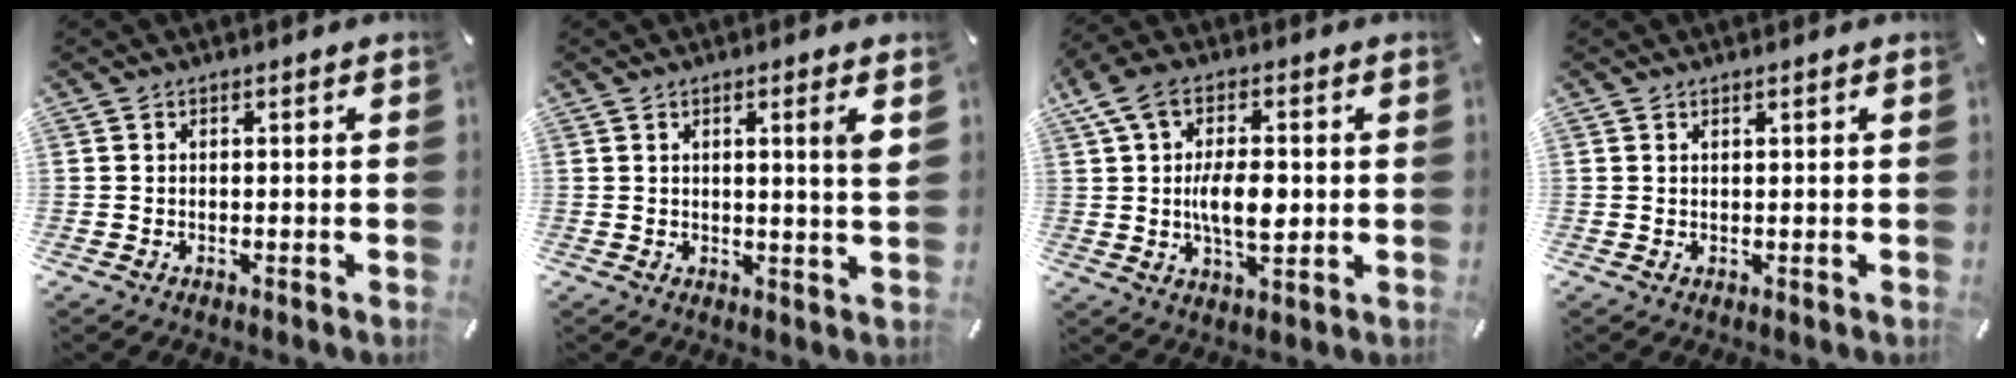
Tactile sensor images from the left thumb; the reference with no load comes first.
{"total": 4.8, "force": [1.6, -0.2, 4.5], "torque": [-0.080, -0.008, 0.021]}
{"total": 11.7, "force": [0.5, 6.4, 9.8], "torque": [-0.186, -0.005, 0.001]}
{"total": 0.6, "force": [0.4, 0.0, 0.4], "torque": [-0.007, -0.001, 0.008]}